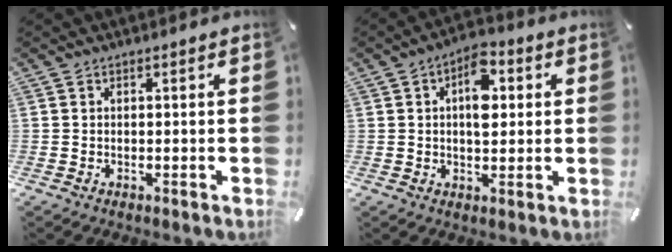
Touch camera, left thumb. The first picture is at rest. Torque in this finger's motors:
{"motor_torque": [0.41, -0.10, 0.32, 0.35, 0.08]}